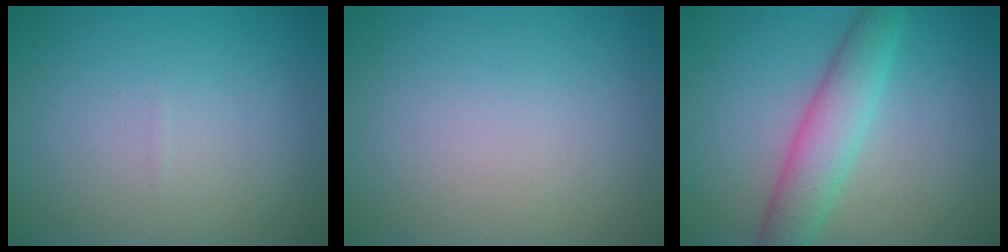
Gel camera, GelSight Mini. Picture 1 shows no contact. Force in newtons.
{"total": 0.0}
{"total": 4.6, "press": 4.6, "slide": 0.1}